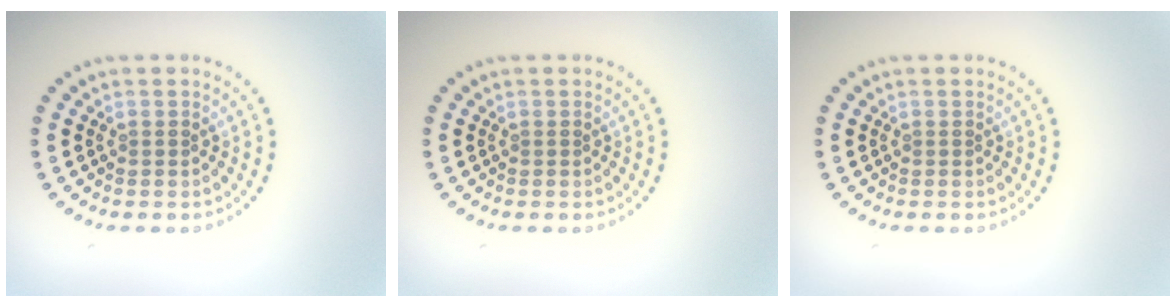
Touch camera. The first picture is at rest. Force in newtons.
{"total": 0.0}
{"total": 0.0}